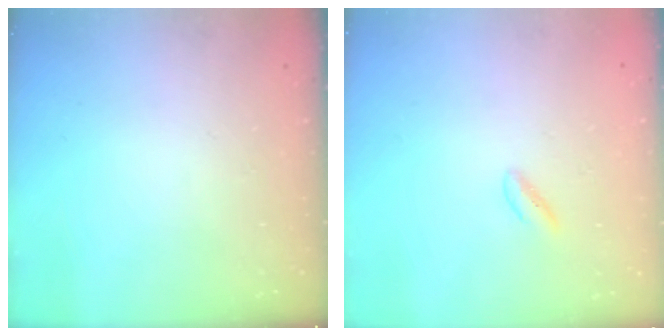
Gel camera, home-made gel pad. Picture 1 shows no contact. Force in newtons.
{"total": 0.7, "press": 0.6, "slide": 0.5}